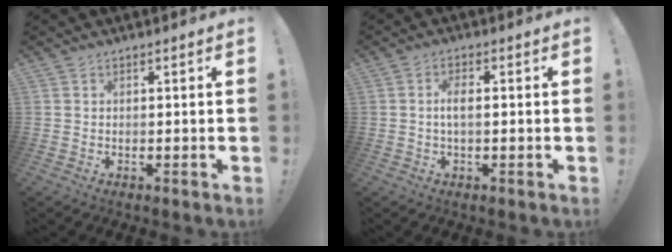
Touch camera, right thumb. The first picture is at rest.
{"total": 4.0, "force": [-0.2, 1.4, 3.7], "torque": [-0.070, 0.003, -0.007]}